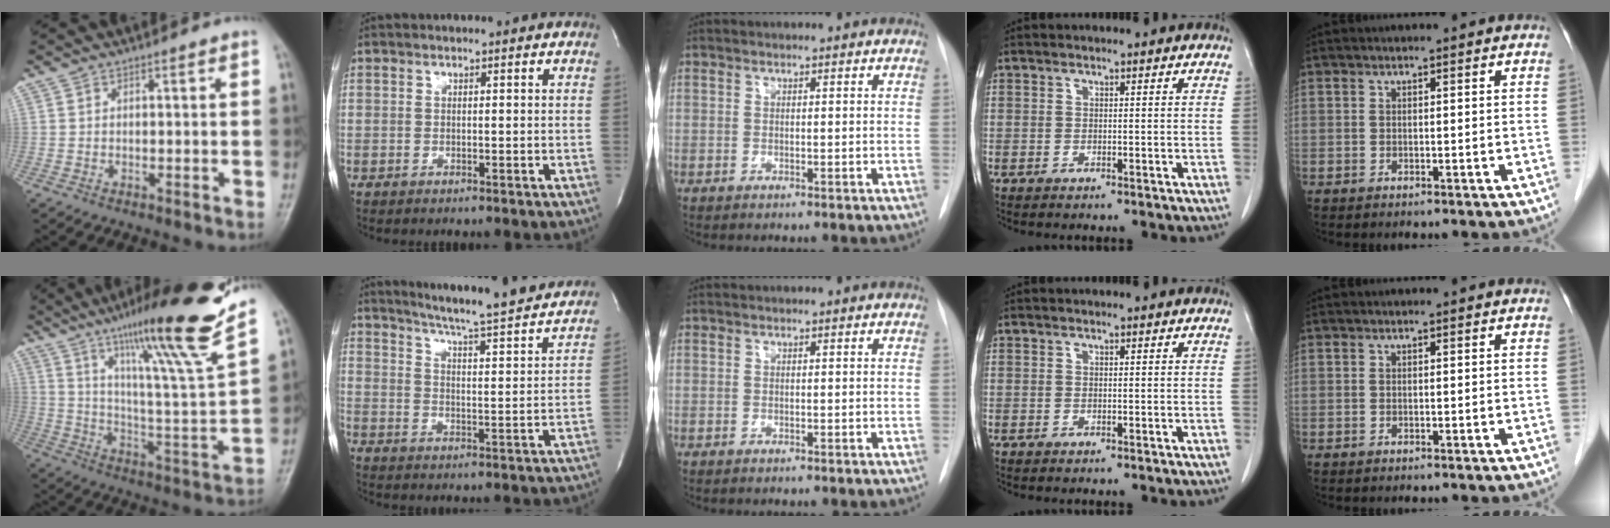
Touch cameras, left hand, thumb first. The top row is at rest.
{"thumb": {"total": 22.9, "force": [15.9, 0.6, 16.5], "torque": [-0.233, -0.074, 0.254]}, "index": {"total": 20.4, "force": [18.8, 0.0, 7.9], "torque": [-0.125, -0.048, 0.244]}}